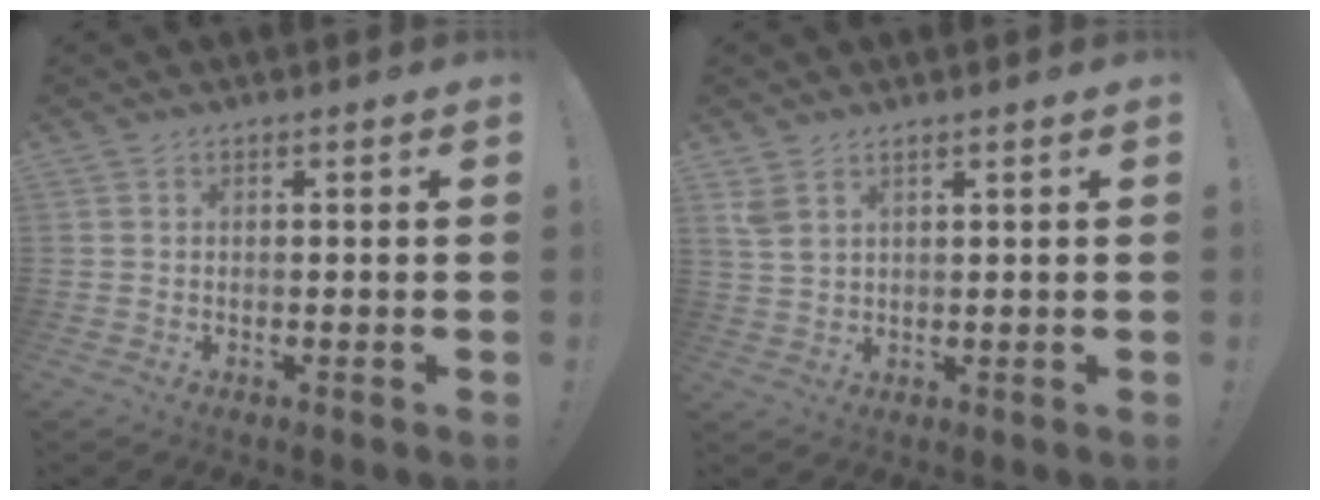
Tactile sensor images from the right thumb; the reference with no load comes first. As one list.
[{"total": 3.5, "force": [2.3, 1.5, 2.2], "torque": [-0.044, -0.007, 0.044]}]